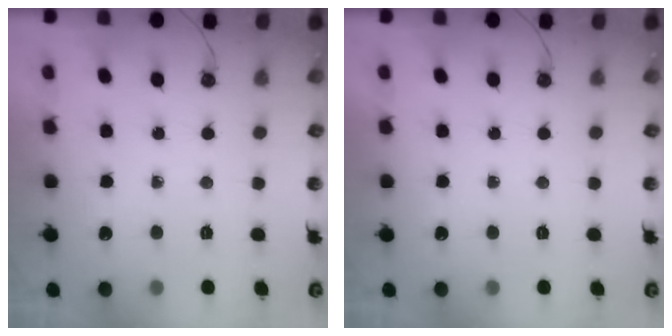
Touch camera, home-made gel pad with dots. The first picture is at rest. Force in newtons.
{"total": 0.0}